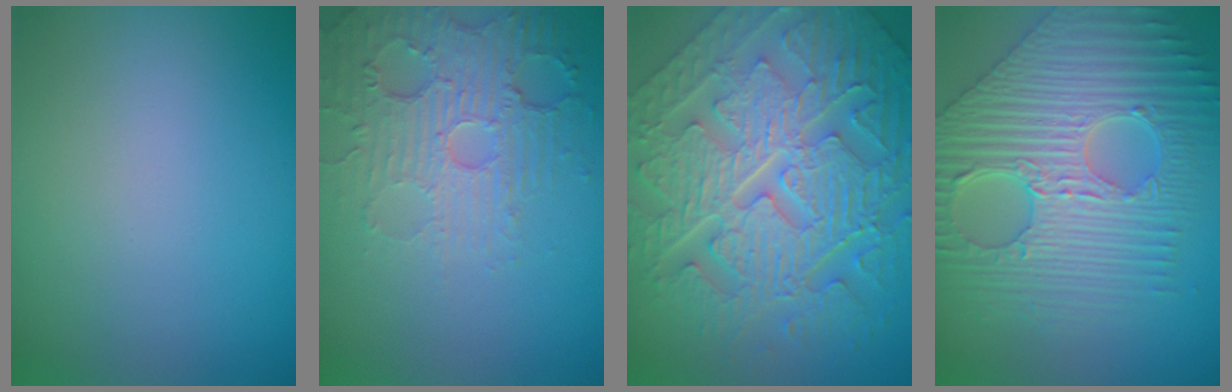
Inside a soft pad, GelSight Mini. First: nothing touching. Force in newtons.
{"total": 5.5, "press": 3.7, "slide": 4.1}
{"total": 11.7, "press": 7.9, "slide": 8.6}
{"total": 9.9, "press": 7.0, "slide": 7.0}